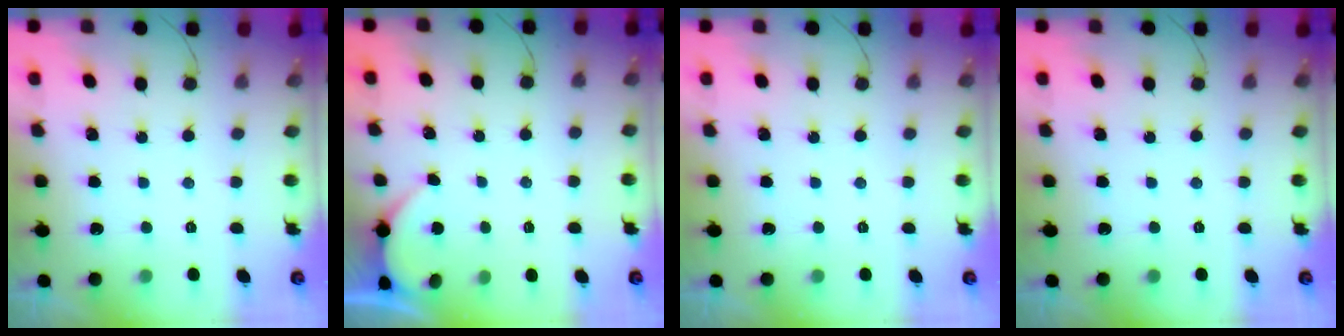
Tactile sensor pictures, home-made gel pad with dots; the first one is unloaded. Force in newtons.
{"total": 2.1, "press": 2.1, "slide": 0.2}
{"total": 0.0}
{"total": 0.0}